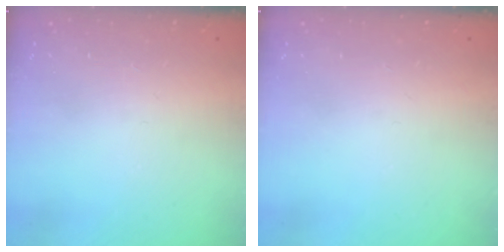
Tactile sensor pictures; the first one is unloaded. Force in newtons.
{"total": 0.0}